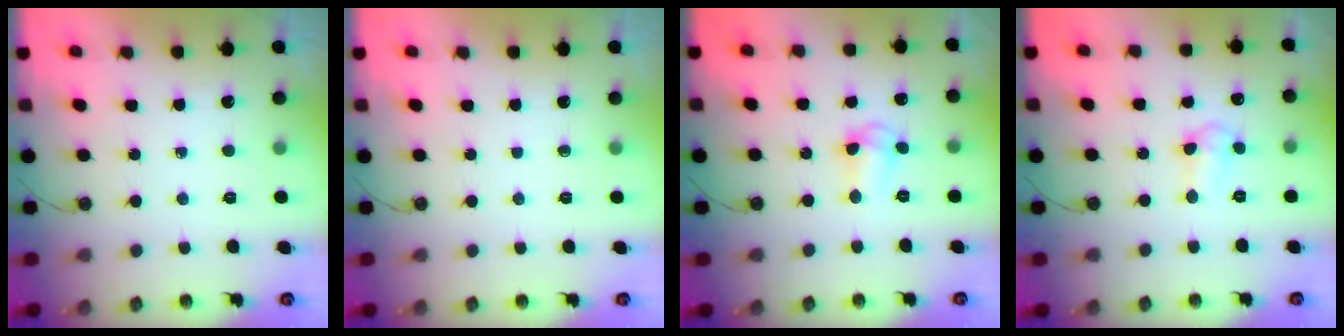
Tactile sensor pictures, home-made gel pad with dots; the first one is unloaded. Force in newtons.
{"total": 0.0}
{"total": 4.7, "press": 4.6, "slide": 0.8}
{"total": 5.3, "press": 5.2, "slide": 0.6}